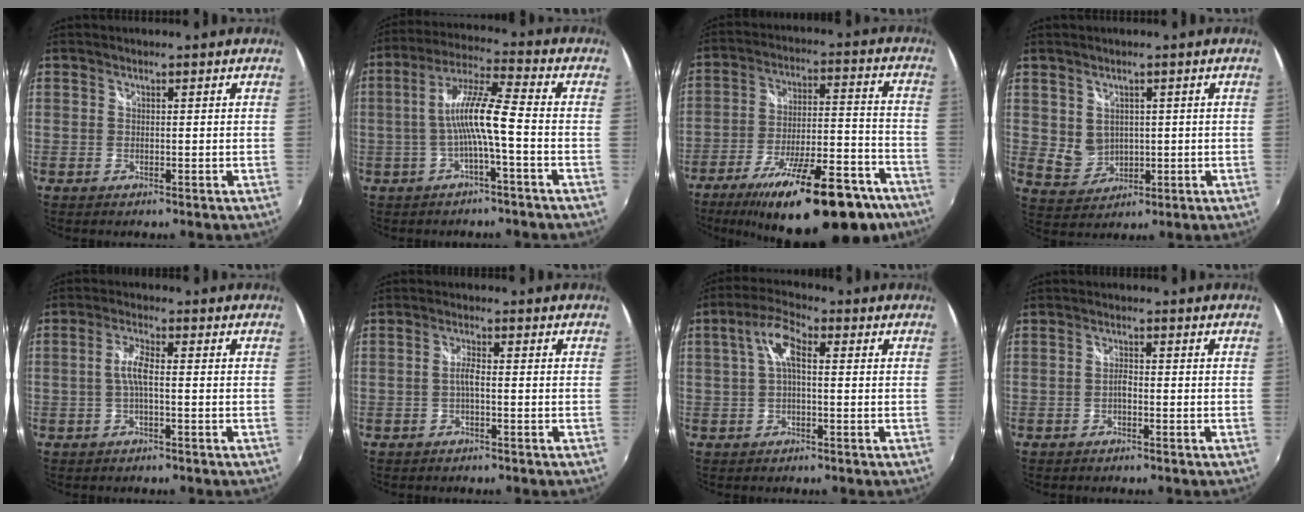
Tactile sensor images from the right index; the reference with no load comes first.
{"total": 9.1, "force": [-2.2, 0.3, 8.8], "torque": [-0.185, 0.015, -0.038]}
{"total": 25.5, "force": [-18.3, 7.4, 16.1], "torque": [-0.254, -0.015, -0.260]}
{"total": 4.8, "force": [0.8, 4.3, 2.0], "torque": [-0.040, 0.001, 0.030]}
{"total": 3.6, "force": [-0.5, 0.5, 3.5], "torque": [-0.074, 0.010, -0.007]}
{"total": 1.9, "force": [-0.6, 0.1, 1.8], "torque": [-0.038, 0.008, -0.012]}
{"total": 6.1, "force": [0.7, 2.3, 5.6], "torque": [-0.112, 0.019, 0.014]}
{"total": 1.4, "force": [-0.8, 0.5, 1.1], "torque": [-0.021, 0.003, -0.016]}